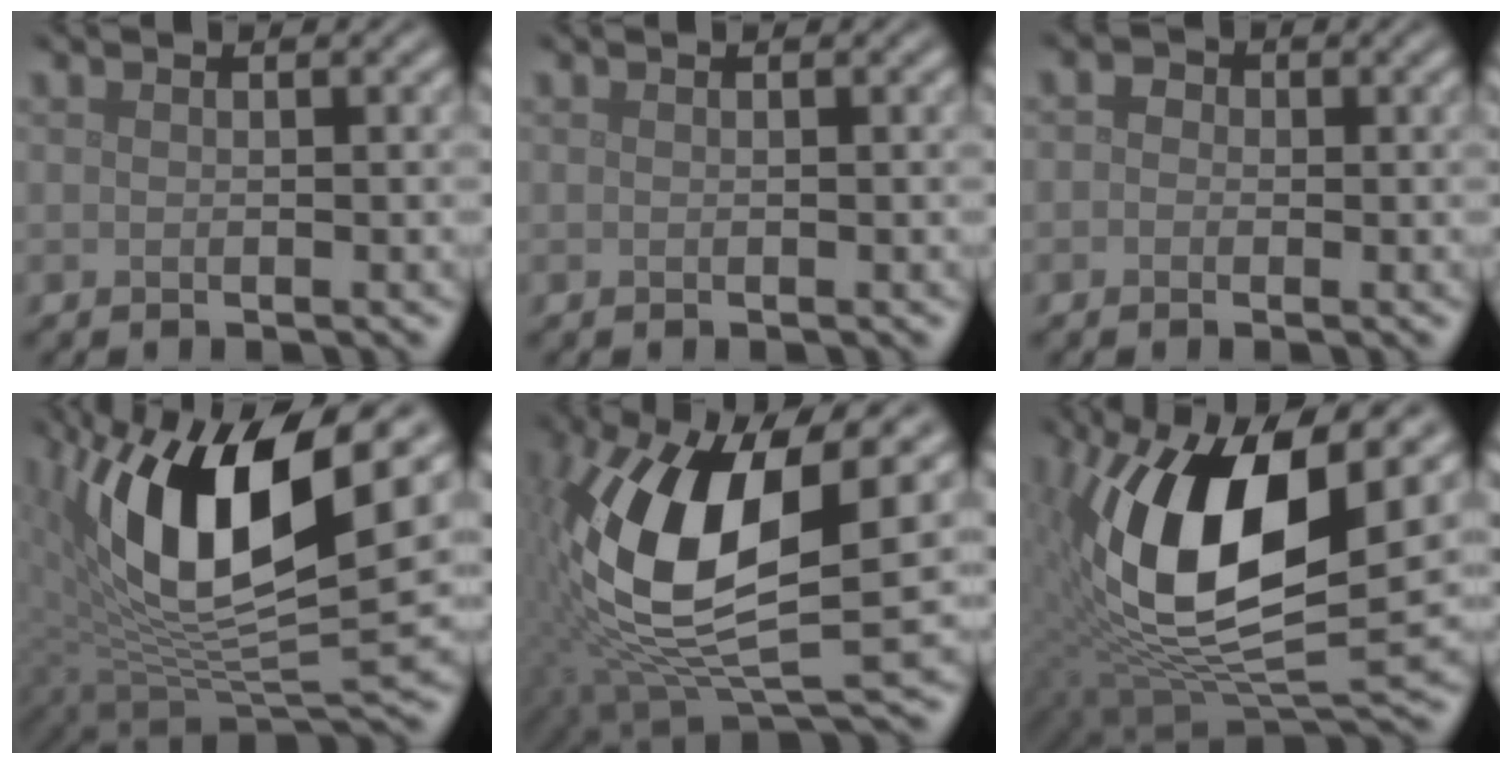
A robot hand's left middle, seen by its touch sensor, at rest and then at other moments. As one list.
[{"total": 0.0}, {"total": 1.4, "force": [0.1, 1.3, 0.6], "torque": [-0.007, 0.000, -0.013]}, {"total": 13.7, "force": [4.2, 5.2, 12.0], "torque": [-0.219, -0.001, 0.075]}, {"total": 13.8, "force": [2.1, 5.5, 12.5], "torque": [-0.264, -0.019, 0.042]}, {"total": 13.8, "force": [2.5, 5.7, 12.3], "torque": [-0.229, -0.006, 0.046]}]